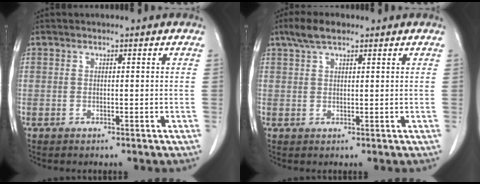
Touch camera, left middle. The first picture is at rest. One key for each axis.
{"total": 3.8, "fx": 2.7, "fy": 1.4, "fz": 2.4, "tx": -0.054, "ty": 0.013, "tz": 0.052}